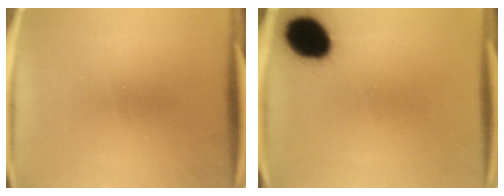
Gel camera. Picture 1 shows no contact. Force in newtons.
{"total": 12.0}